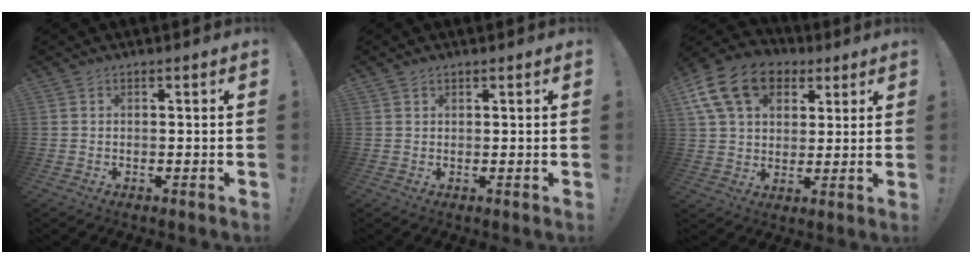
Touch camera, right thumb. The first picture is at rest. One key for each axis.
{"total": 1.1, "fx": 0.9, "fy": 0.5, "fz": 0.2, "tx": 0.000, "ty": -0.002, "tz": 0.018}
{"total": 17.9, "fx": 7.8, "fy": 12.7, "fz": 9.9, "tx": -0.169, "ty": -0.025, "tz": 0.148}